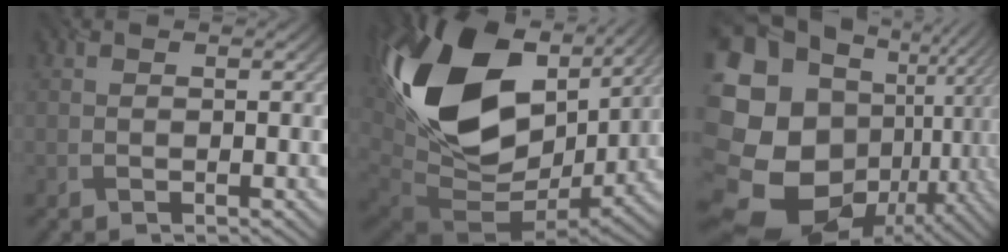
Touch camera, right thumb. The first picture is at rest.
{"total": 20.3, "force": [6.4, 12.9, 14.3], "torque": [-0.332, 0.007, 0.117]}
{"total": 23.9, "force": [-3.8, 20.1, 12.4], "torque": [-0.292, -0.029, -0.068]}